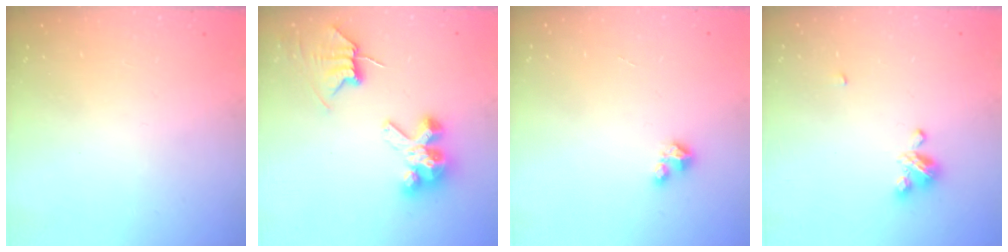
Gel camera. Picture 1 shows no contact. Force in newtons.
{"total": 7.2, "press": 7.2, "slide": 0.6}
{"total": 1.5, "press": 1.5, "slide": 0.2}
{"total": 5.1, "press": 5.0, "slide": 0.5}